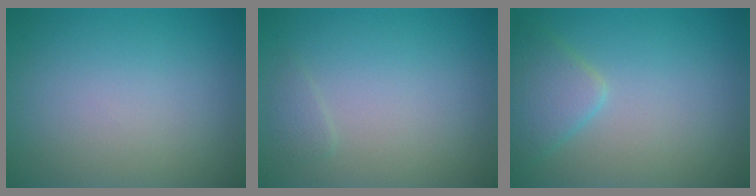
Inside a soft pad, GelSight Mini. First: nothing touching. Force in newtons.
{"total": 0.8, "press": 0.8, "slide": 0.1}
{"total": 2.9, "press": 2.9, "slide": 0.0}